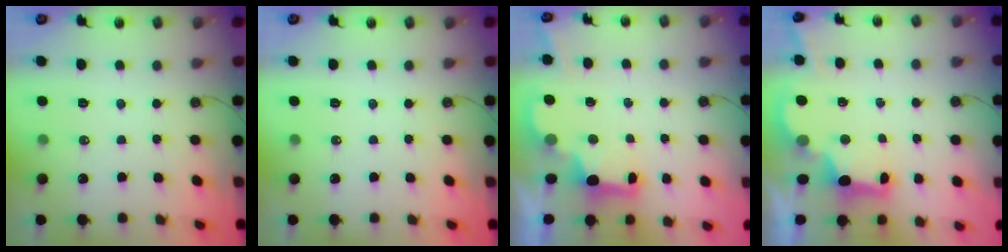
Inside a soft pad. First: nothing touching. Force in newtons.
{"total": 0.0}
{"total": 2.3, "press": 2.2, "slide": 0.7}
{"total": 2.8, "press": 2.7, "slide": 0.9}